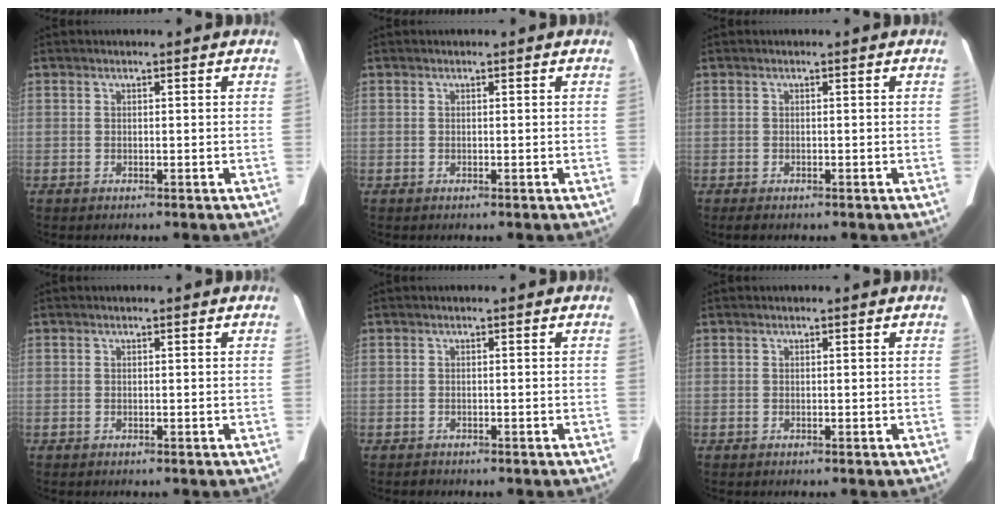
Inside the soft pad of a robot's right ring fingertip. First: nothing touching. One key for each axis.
{"total": 0.0}
{"total": 1.2, "fx": -0.8, "fy": 0.5, "fz": 0.6, "tx": -0.017, "ty": -0.003, "tz": -0.009}
{"total": 0.0}
{"total": 0.7, "fx": -0.6, "fy": 0.3, "fz": 0.0, "tx": -0.008, "ty": -0.001, "tz": -0.010}
{"total": 0.0}